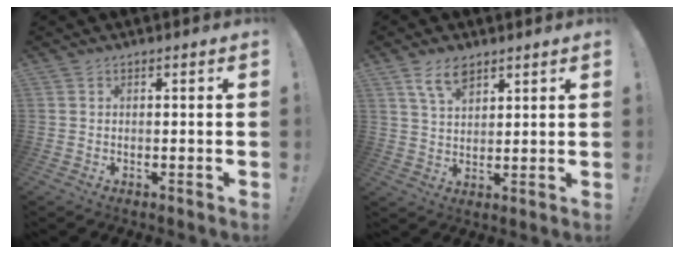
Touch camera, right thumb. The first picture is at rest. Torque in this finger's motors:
{"motor_torque": [-0.04, 0.14, 0.65, 0.42, 0.00]}